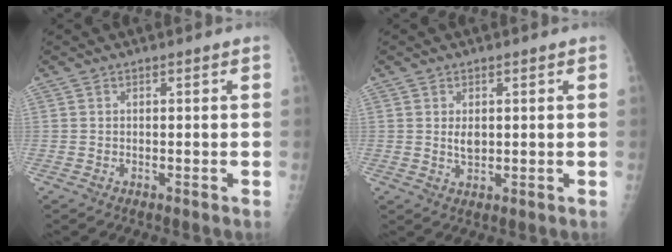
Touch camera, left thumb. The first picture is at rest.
{"total": 2.6, "force": [0.5, 1.6, 1.9], "torque": [-0.026, -0.006, 0.013]}